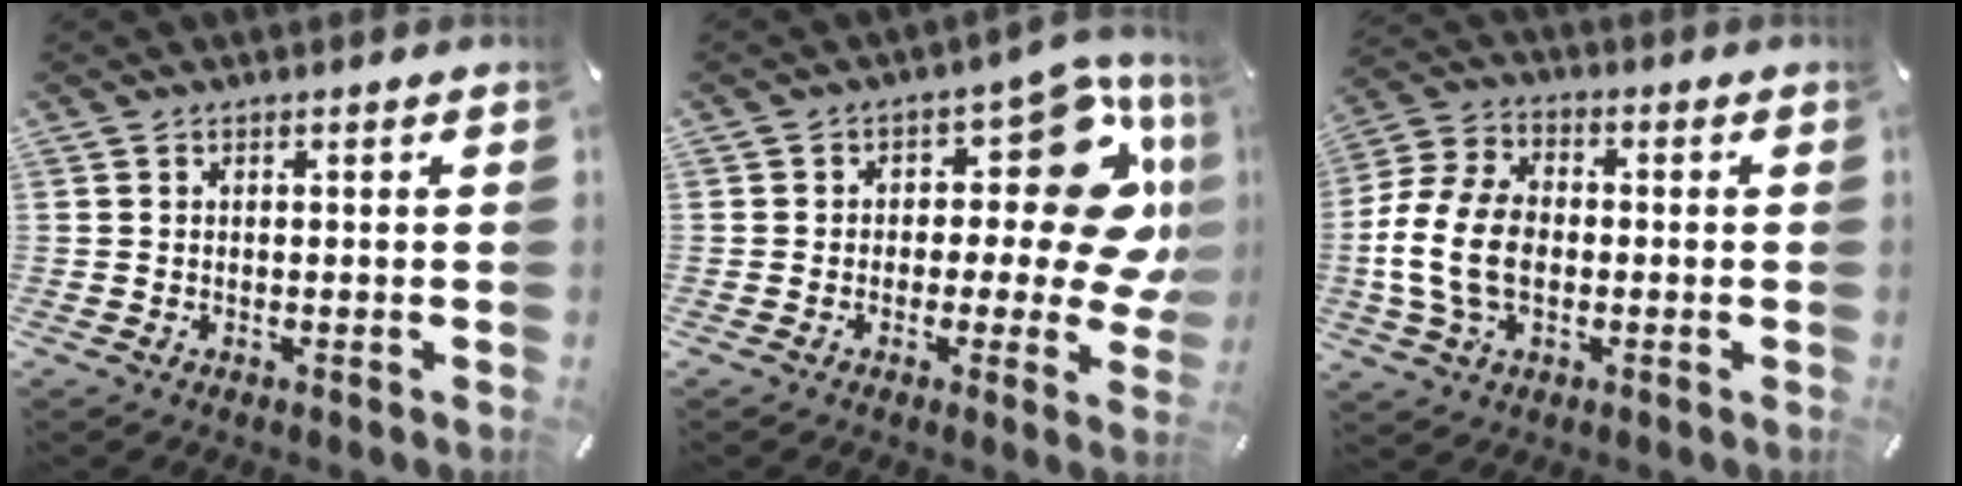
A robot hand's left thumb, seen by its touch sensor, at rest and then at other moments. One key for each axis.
{"total": 17.6, "fx": 3.8, "fy": 9.6, "fz": 14.3, "tx": -0.169, "ty": -0.028, "tz": 0.058}
{"total": 12.8, "fx": -2.3, "fy": 8.8, "fz": 9.0, "tx": -0.208, "ty": 0.005, "tz": -0.041}